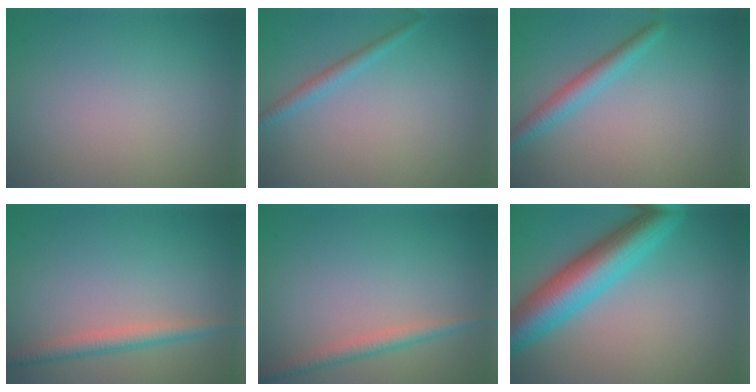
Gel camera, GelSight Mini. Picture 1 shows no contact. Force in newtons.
{"total": 1.5, "press": 1.5, "slide": 0.1}
{"total": 2.4, "press": 2.4, "slide": 0.1}
{"total": 2.4, "press": 2.4, "slide": 0.0}
{"total": 1.8, "press": 1.8, "slide": 0.1}
{"total": 7.7, "press": 7.7, "slide": 0.2}